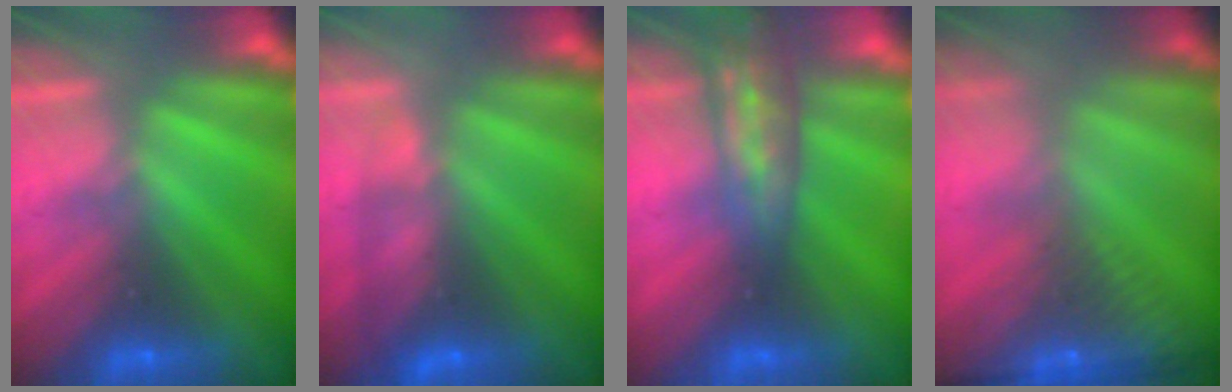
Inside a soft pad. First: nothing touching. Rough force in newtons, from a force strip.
{"total": 5.2}
{"total": 2.9}
{"total": 8.8}